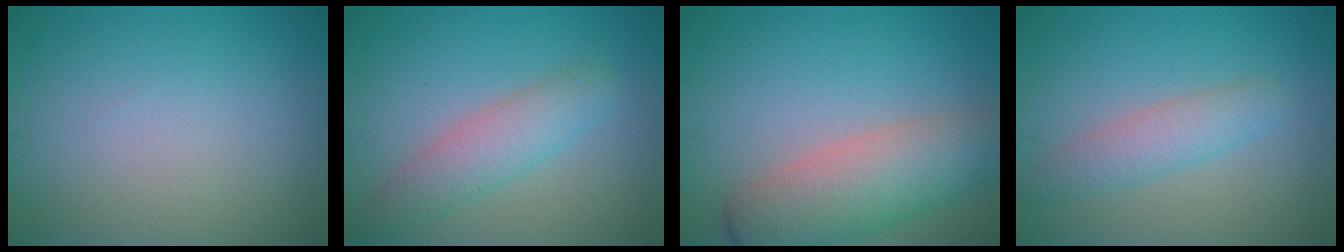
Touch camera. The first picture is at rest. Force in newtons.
{"total": 3.7, "press": 3.7, "slide": 0.2}
{"total": 7.0, "press": 7.0, "slide": 0.3}
{"total": 2.9, "press": 2.9, "slide": 0.1}